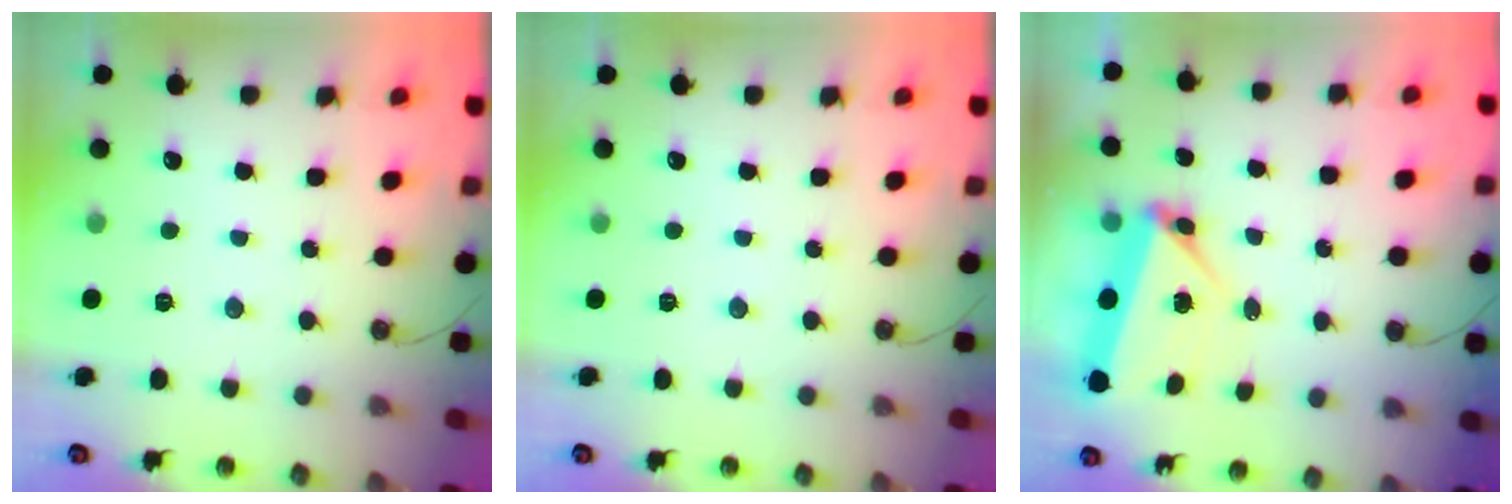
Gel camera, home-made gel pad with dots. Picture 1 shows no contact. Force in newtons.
{"total": 0.0}
{"total": 6.7, "press": 6.6, "slide": 0.9}